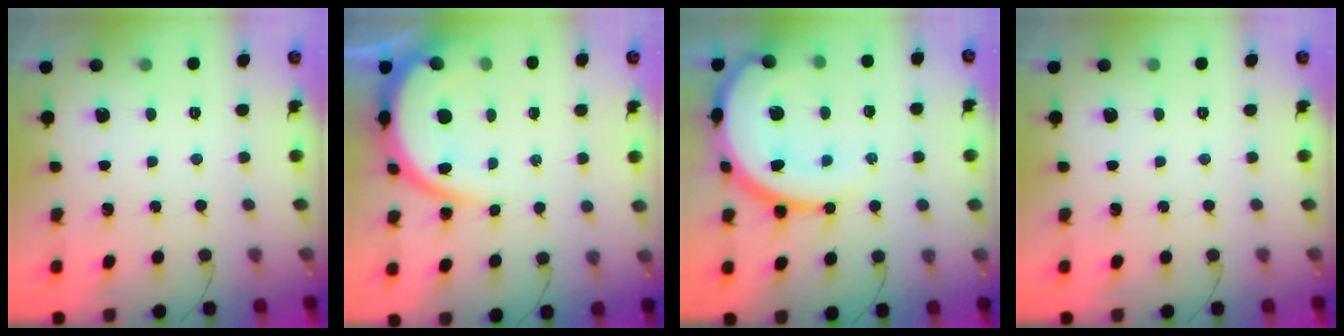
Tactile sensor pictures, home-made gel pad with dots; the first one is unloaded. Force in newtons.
{"total": 10.9, "press": 10.9, "slide": 0.6}
{"total": 18.1, "press": 18.0, "slide": 1.9}
{"total": 0.0}